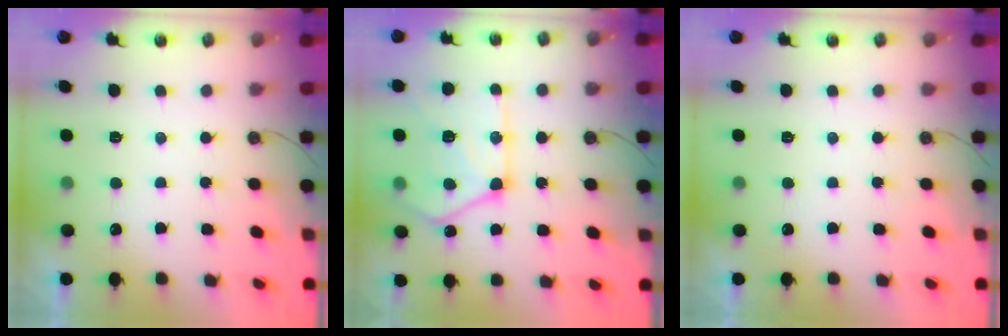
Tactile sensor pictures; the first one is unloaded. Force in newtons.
{"total": 18.0, "press": 18.0, "slide": 1.3}
{"total": 0.0}